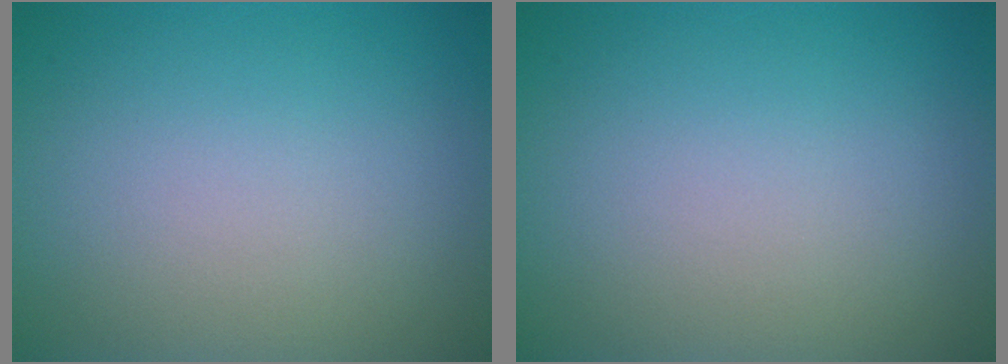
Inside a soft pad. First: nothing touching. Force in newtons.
{"total": 0.0}